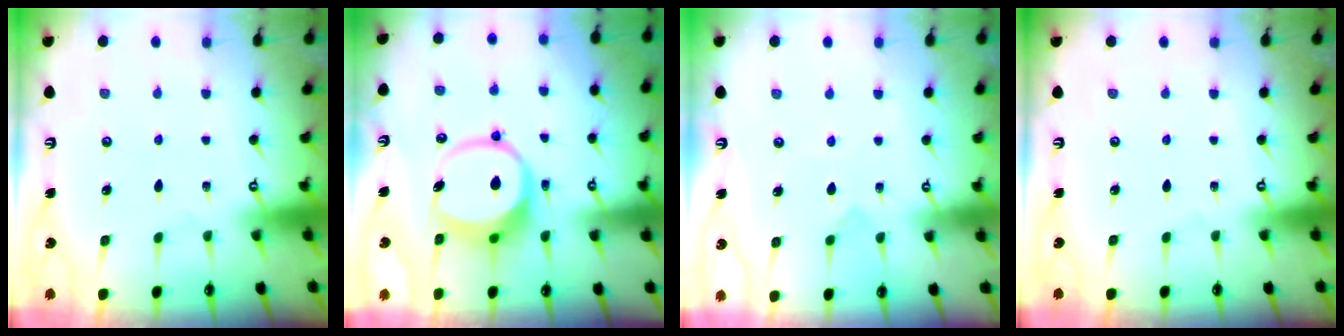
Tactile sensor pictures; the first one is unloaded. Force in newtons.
{"total": 8.9, "press": 8.7, "slide": 1.4}
{"total": 4.0, "press": 4.0, "slide": 0.3}
{"total": 0.0}